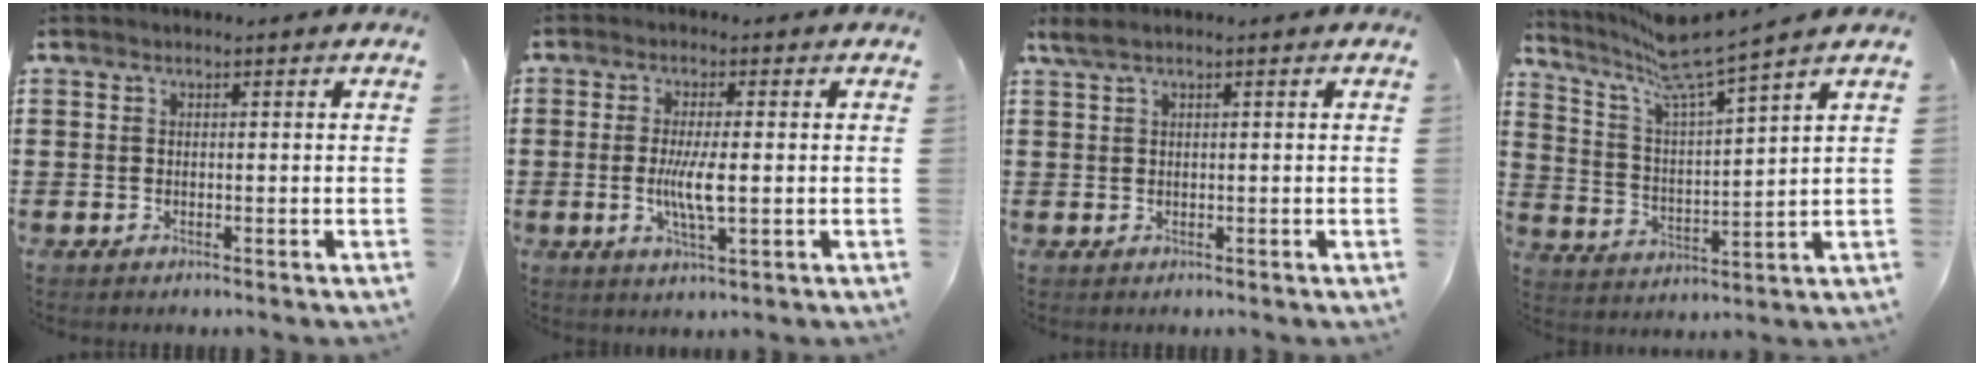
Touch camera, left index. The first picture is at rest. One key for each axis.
{"total": 5.7, "fx": -0.3, "fy": 1.1, "fz": 5.6, "tx": -0.113, "ty": -0.005, "tz": -0.011}
{"total": 1.3, "fx": 0.7, "fy": 0.1, "fz": 1.1, "tx": -0.023, "ty": -0.001, "tz": 0.012}
{"total": 7.8, "fx": 6.7, "fy": -0.3, "fz": 4.1, "tx": -0.107, "ty": -0.043, "tz": 0.110}